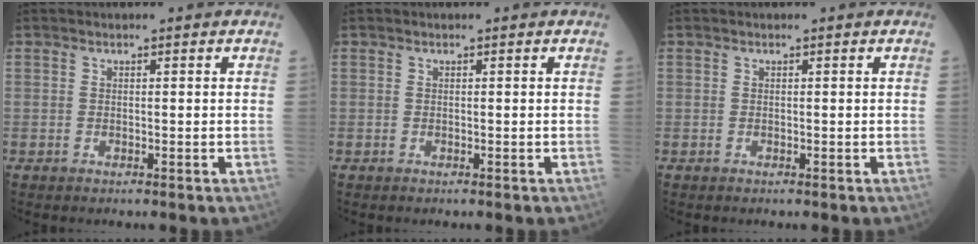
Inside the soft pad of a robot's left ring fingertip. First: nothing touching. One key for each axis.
{"total": 0.0}
{"total": 0.0}